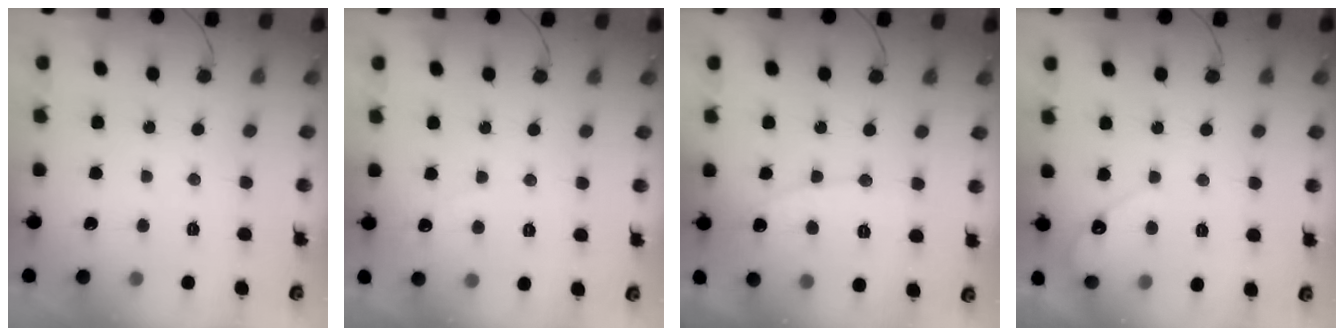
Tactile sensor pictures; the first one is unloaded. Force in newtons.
{"total": 2.9, "press": 2.9, "slide": 0.3}
{"total": 7.0, "press": 7.0, "slide": 0.6}
{"total": 4.0, "press": 4.0, "slide": 0.3}